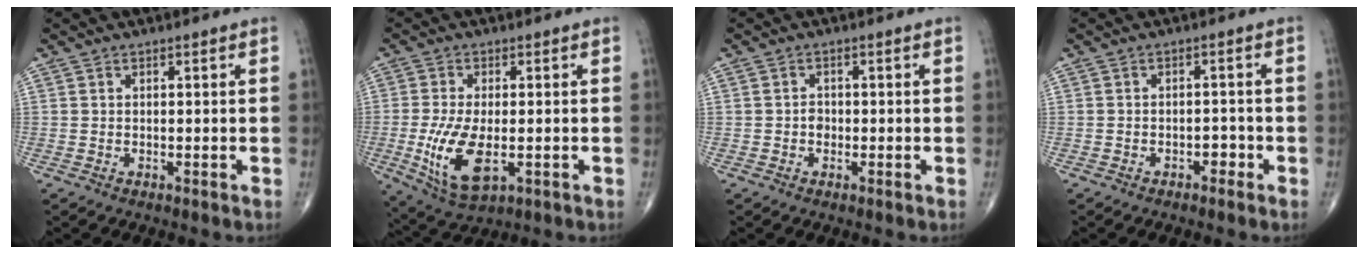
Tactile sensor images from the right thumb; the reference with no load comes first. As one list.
[{"total": 10.9, "force": [-2.4, 5.0, 9.4], "torque": [-0.186, -0.018, -0.034]}, {"total": 1.6, "force": [-0.4, 1.3, 0.8], "torque": [-0.008, 0.004, -0.007]}, {"total": 1.9, "force": [-1.2, 1.1, 1.0], "torque": [-0.003, 0.008, -0.022]}]